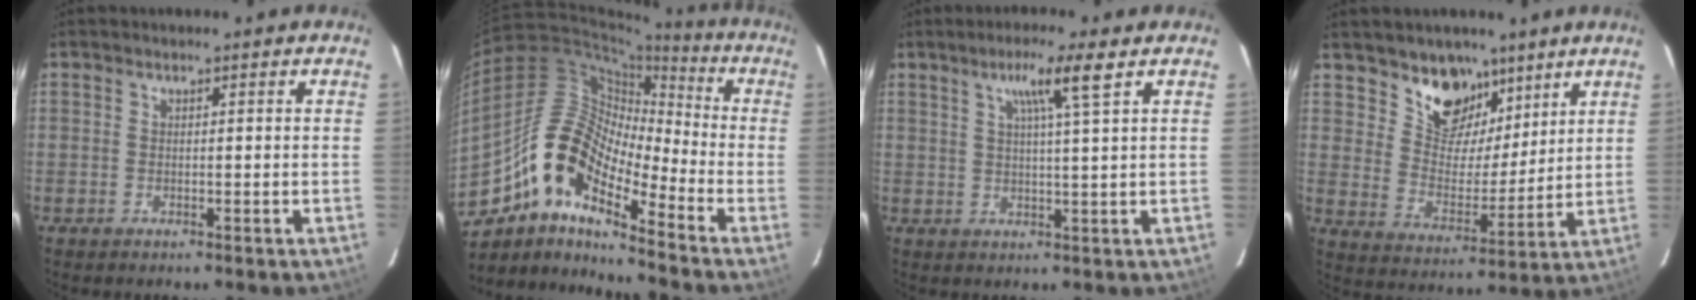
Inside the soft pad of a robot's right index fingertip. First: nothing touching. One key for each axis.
{"total": 14.8, "fx": -9.2, "fy": 5.2, "fz": 10.3, "tx": -0.172, "ty": 0.008, "tz": -0.192}
{"total": 5.8, "fx": 3.0, "fy": -0.8, "fz": 4.9, "tx": -0.083, "ty": 0.005, "tz": 0.051}
{"total": 11.4, "fx": 7.9, "fy": 7.2, "fz": 4.0, "tx": -0.068, "ty": -0.010, "tz": 0.141}